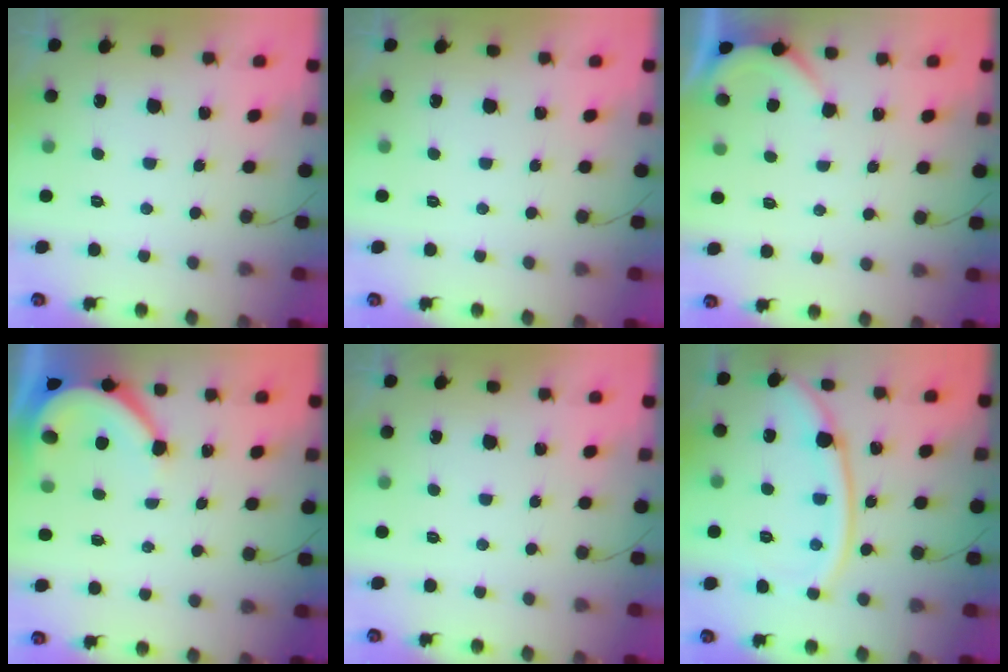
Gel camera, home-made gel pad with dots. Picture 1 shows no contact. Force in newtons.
{"total": 0.0}
{"total": 1.9, "press": 1.9, "slide": 0.2}
{"total": 5.7, "press": 5.6, "slide": 0.7}
{"total": 0.0}
{"total": 12.6, "press": 12.5, "slide": 1.5}